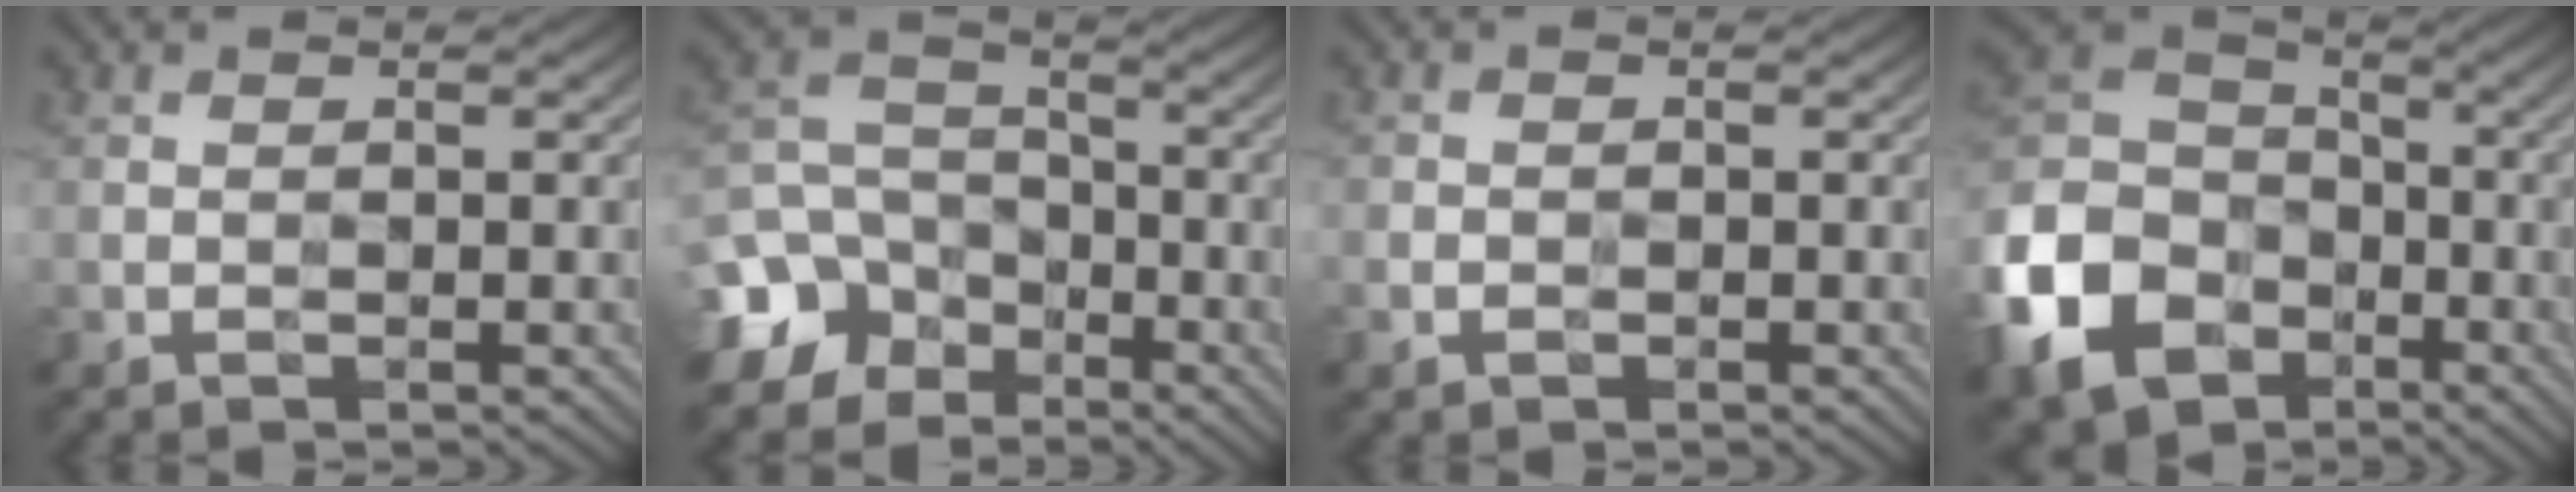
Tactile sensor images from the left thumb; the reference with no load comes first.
{"total": 13.1, "force": [-7.1, 9.9, 4.7], "torque": [-0.153, -0.039, -0.134]}
{"total": 1.3, "force": [-0.8, 1.0, 0.1], "torque": [-0.002, -0.002, -0.019]}
{"total": 16.1, "force": [-6.8, 12.2, 7.9], "torque": [-0.269, -0.040, -0.135]}